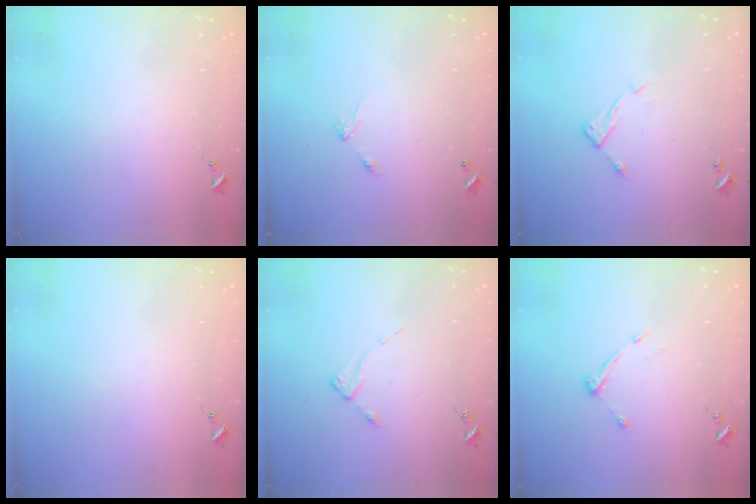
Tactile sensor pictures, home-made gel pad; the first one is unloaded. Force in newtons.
{"total": 4.3, "press": 4.3, "slide": 0.3}
{"total": 6.4, "press": 6.4, "slide": 0.3}
{"total": 0.0}
{"total": 2.2, "press": 2.2, "slide": 0.4}
{"total": 5.1, "press": 5.1, "slide": 0.6}